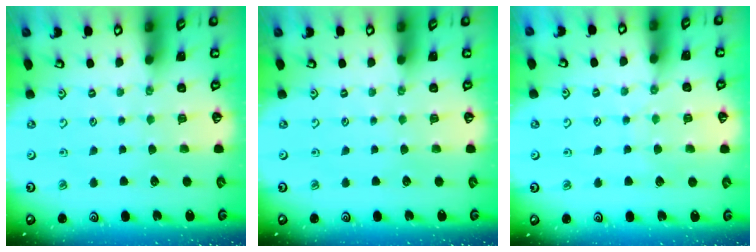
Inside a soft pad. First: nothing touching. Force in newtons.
{"total": 0.0}
{"total": 6.0, "press": 6.0, "slide": 0.7}